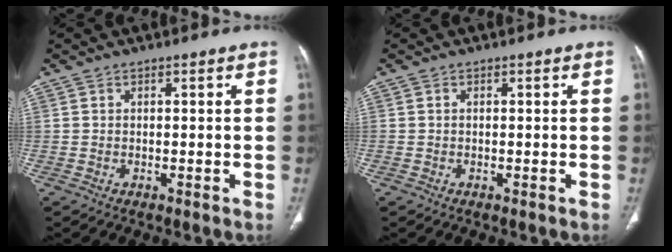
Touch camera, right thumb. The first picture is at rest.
{"total": 0.0}